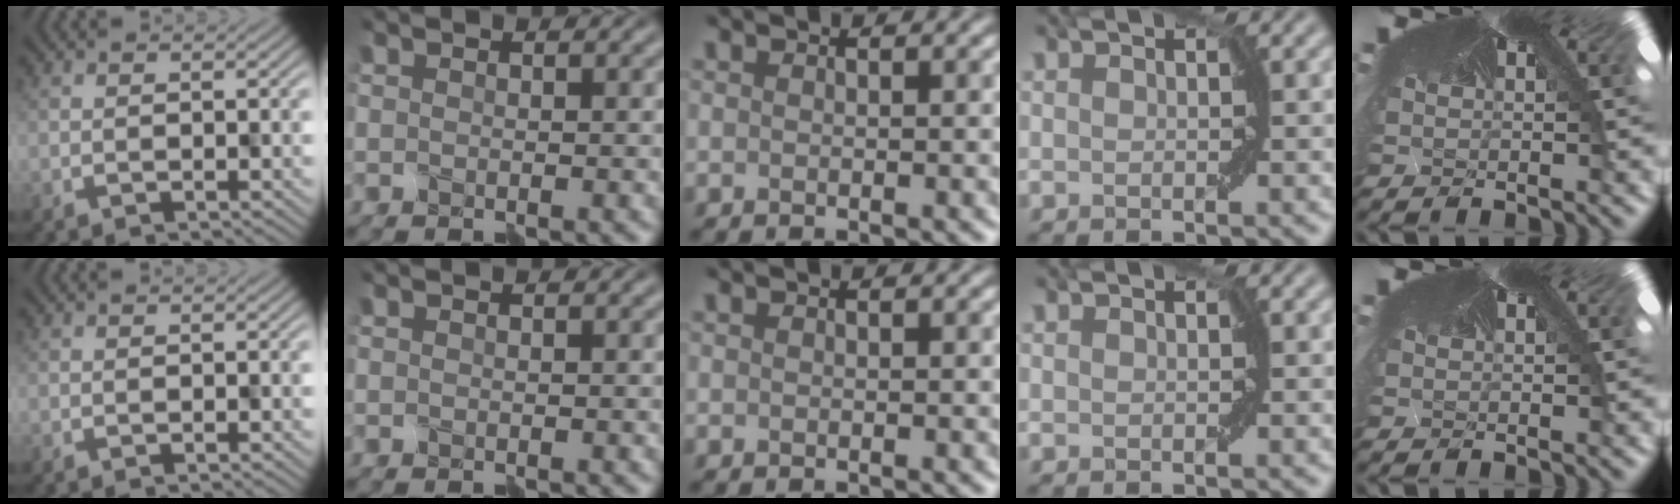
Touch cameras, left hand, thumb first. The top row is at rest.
{}